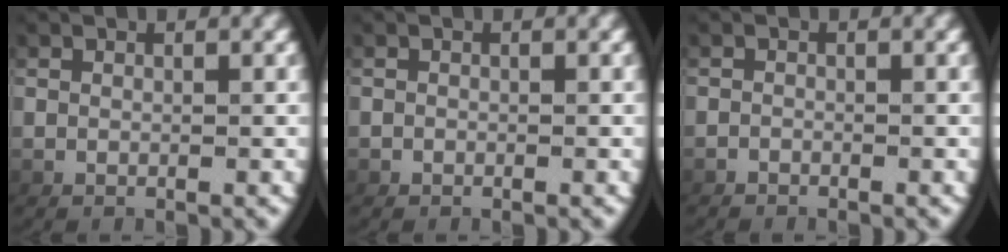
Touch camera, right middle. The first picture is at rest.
{"total": 0.0}
{"total": 0.9, "force": [-0.7, -0.3, -0.3], "torque": [0.000, -0.007, -0.010]}